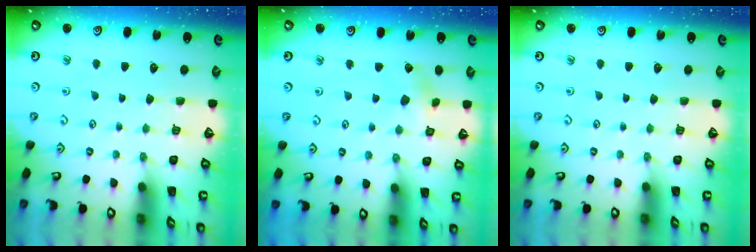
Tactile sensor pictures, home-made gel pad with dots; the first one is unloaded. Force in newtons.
{"total": 3.5, "press": 3.5, "slide": 0.4}
{"total": 0.0}